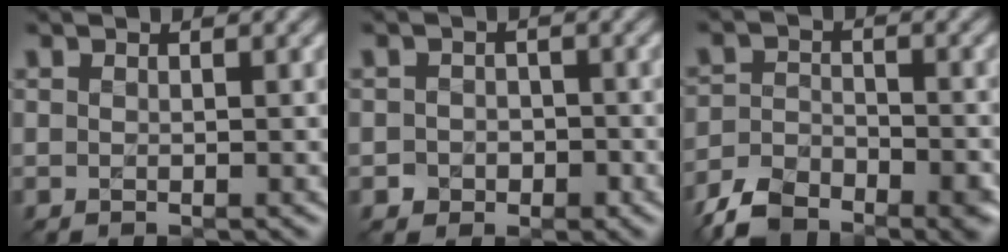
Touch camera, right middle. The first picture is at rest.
{"total": 2.0, "force": [-0.7, 1.8, 0.5], "torque": [0.013, 0.000, -0.020]}
{"total": 7.3, "force": [-5.8, 3.0, 3.1], "torque": [-0.051, -0.019, -0.103]}